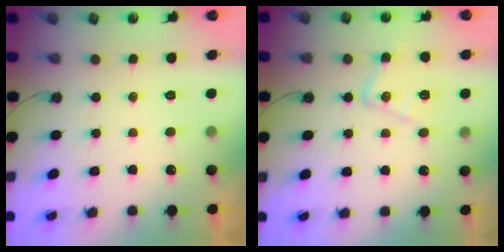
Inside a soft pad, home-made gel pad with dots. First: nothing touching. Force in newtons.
{"total": 13.0, "press": 13.0, "slide": 0.9}